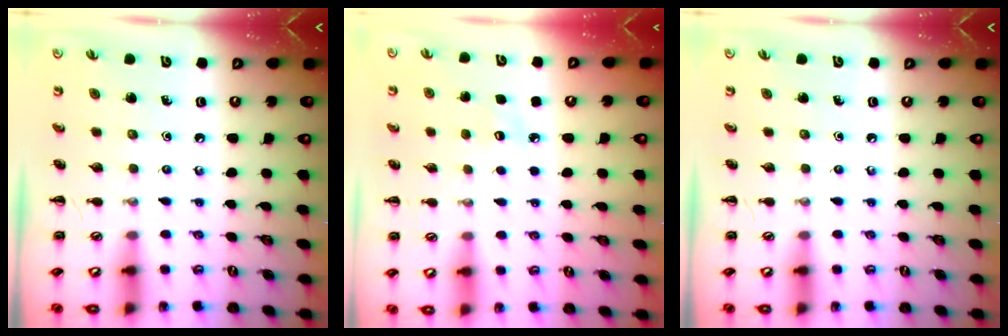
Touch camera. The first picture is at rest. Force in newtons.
{"total": 5.6, "press": 5.4, "slide": 1.4}
{"total": 0.0}